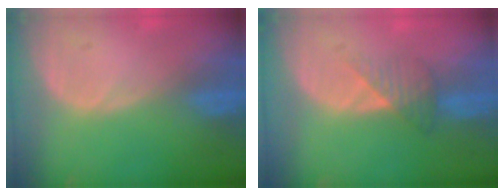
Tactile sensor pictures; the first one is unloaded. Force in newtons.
{"total": 3.4, "press": 3.2, "slide": 1.1}